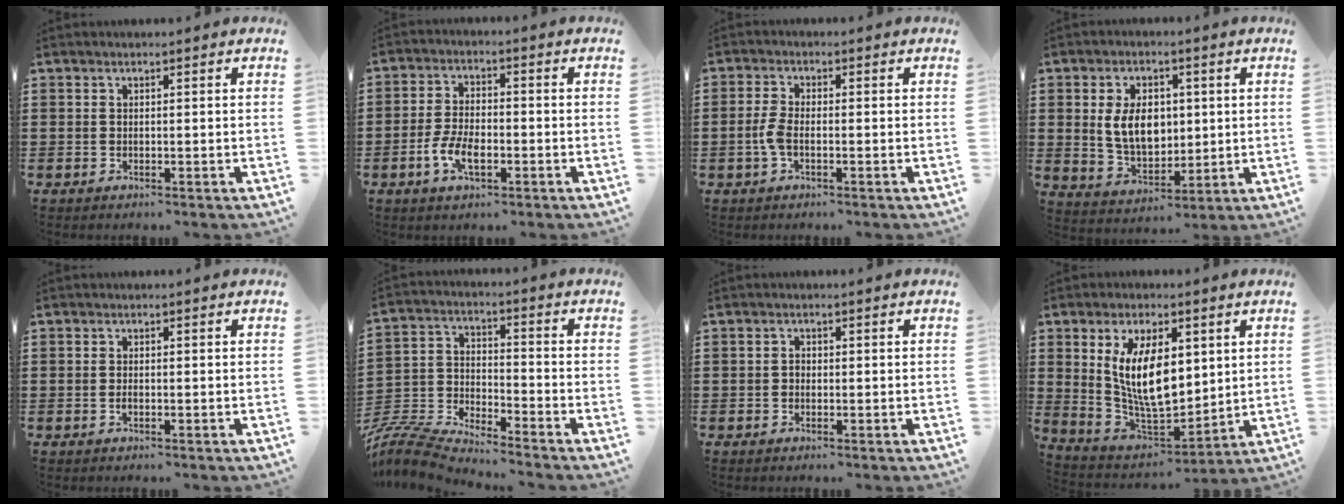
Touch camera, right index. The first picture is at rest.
{"total": 5.7, "force": [-2.5, 2.7, 4.3], "torque": [-0.108, -0.005, -0.054]}
{"total": 3.4, "force": [-0.9, 1.4, 2.9], "torque": [-0.074, -0.003, -0.023]}
{"total": 7.8, "force": [0.9, 5.0, 5.9], "torque": [-0.114, 0.005, 0.013]}
{"total": 0.6, "force": [-0.3, 0.3, 0.4], "torque": [-0.009, -0.004, -0.004]}
{"total": 6.7, "force": [-6.7, 0.4, 0.7], "torque": [-0.042, -0.014, -0.144]}
{"total": 0.9, "force": [-0.4, 0.6, 0.5], "torque": [-0.012, 0.000, -0.007]}
{"total": 11.5, "force": [2.6, 5.5, 9.8], "torque": [-0.198, -0.003, 0.043]}